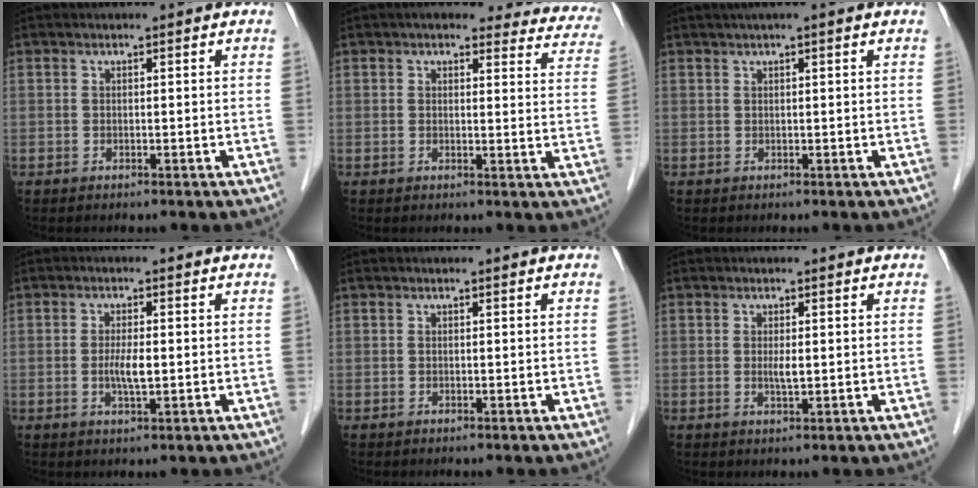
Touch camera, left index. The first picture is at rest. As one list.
[{"total": 16.6, "force": [14.8, 5.1, 5.6], "torque": [-0.027, -0.001, 0.139]}, {"total": 2.5, "force": [1.6, -0.2, 1.9], "torque": [-0.033, 0.019, 0.029]}, {"total": 3.2, "force": [-0.4, 0.6, 3.2], "torque": [-0.066, -0.003, -0.004]}, {"total": 0.0}, {"total": 1.8, "force": [0.1, 0.3, 1.7], "torque": [-0.037, -0.003, 0.005]}]